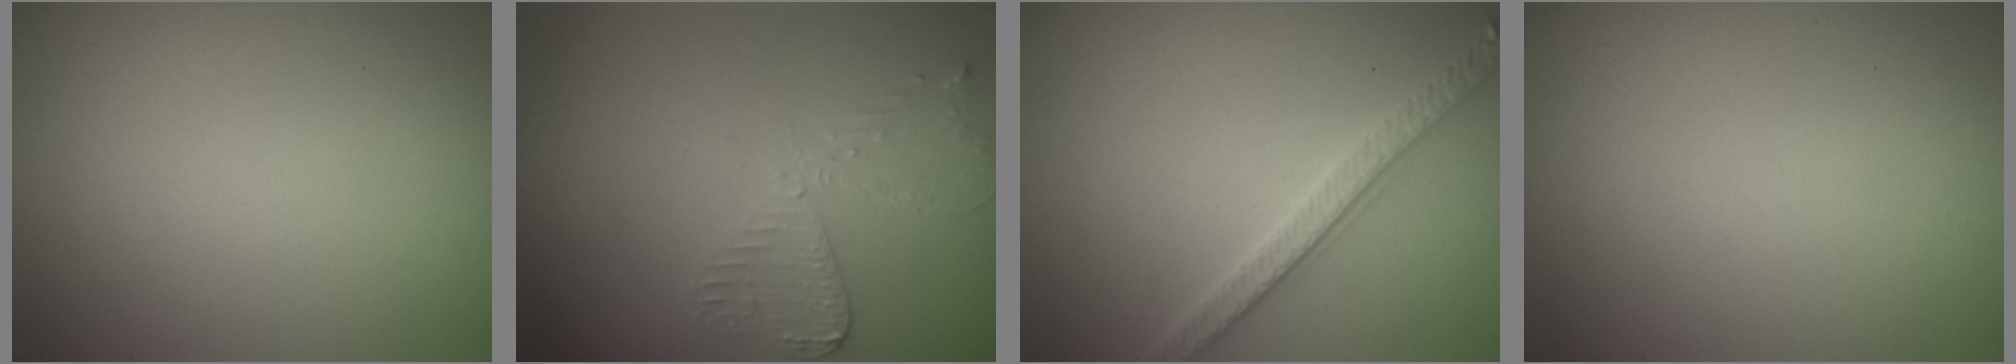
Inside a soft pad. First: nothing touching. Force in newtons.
{"total": 2.7, "press": 2.4, "slide": 1.2}
{"total": 2.8, "press": 2.7, "slide": 0.7}
{"total": 0.0}